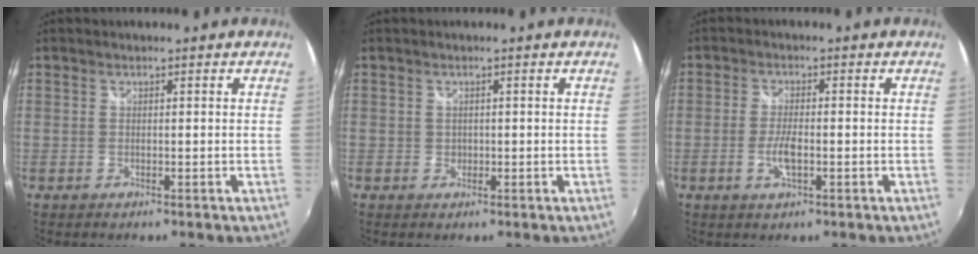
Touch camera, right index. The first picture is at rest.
{"total": 1.0, "force": [0.0, 1.0, 0.2], "torque": [0.001, -0.001, 0.000]}
{"total": 4.1, "force": [-1.2, 1.2, 3.7], "torque": [-0.079, -0.004, -0.025]}